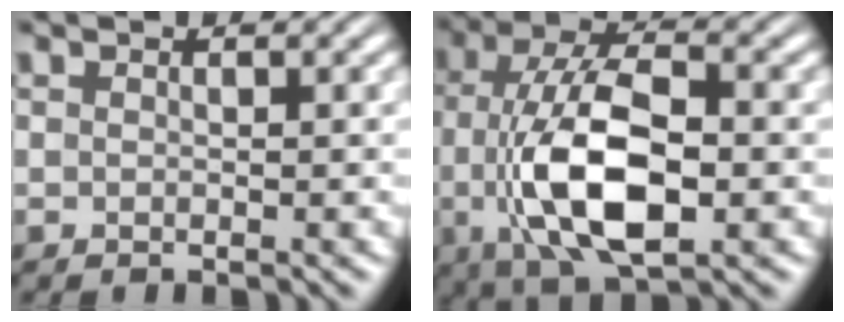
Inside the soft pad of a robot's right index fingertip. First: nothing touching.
{"total": 9.9, "force": [-0.5, 4.8, 8.7], "torque": [-0.168, -0.024, 0.003]}